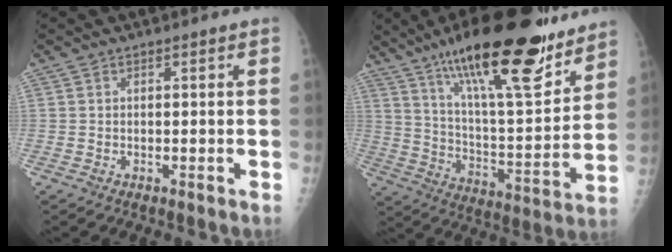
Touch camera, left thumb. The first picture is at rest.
{"total": 26.2, "force": [17.9, 7.0, 17.9], "torque": [-0.257, -0.072, 0.294]}